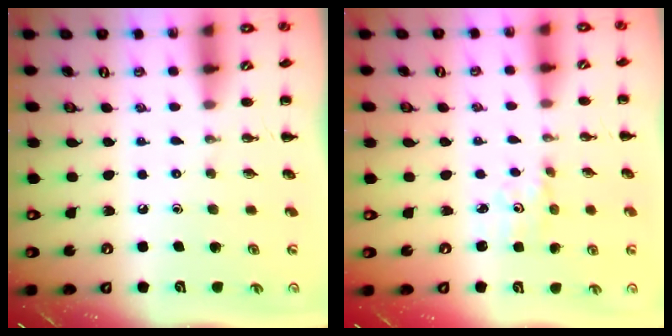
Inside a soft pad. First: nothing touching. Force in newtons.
{"total": 2.1, "press": 2.0, "slide": 0.6}